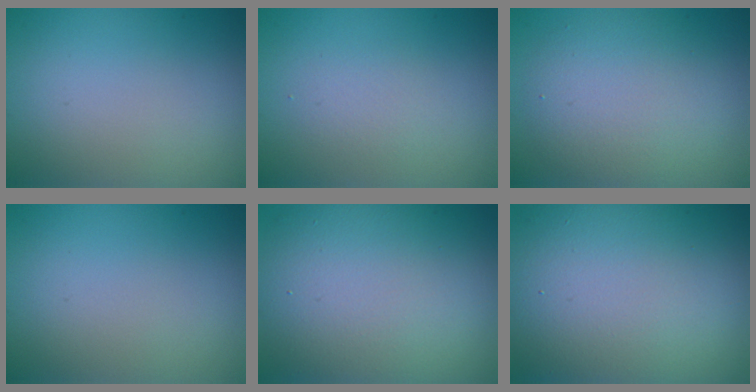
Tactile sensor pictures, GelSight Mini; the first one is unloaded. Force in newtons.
{"total": 1.3, "press": 1.3, "slide": 0.0}
{"total": 5.5, "press": 5.4, "slide": 0.4}
{"total": 0.0}
{"total": 11.9, "press": 11.9, "slide": 0.7}
{"total": 15.3, "press": 15.3, "slide": 0.8}